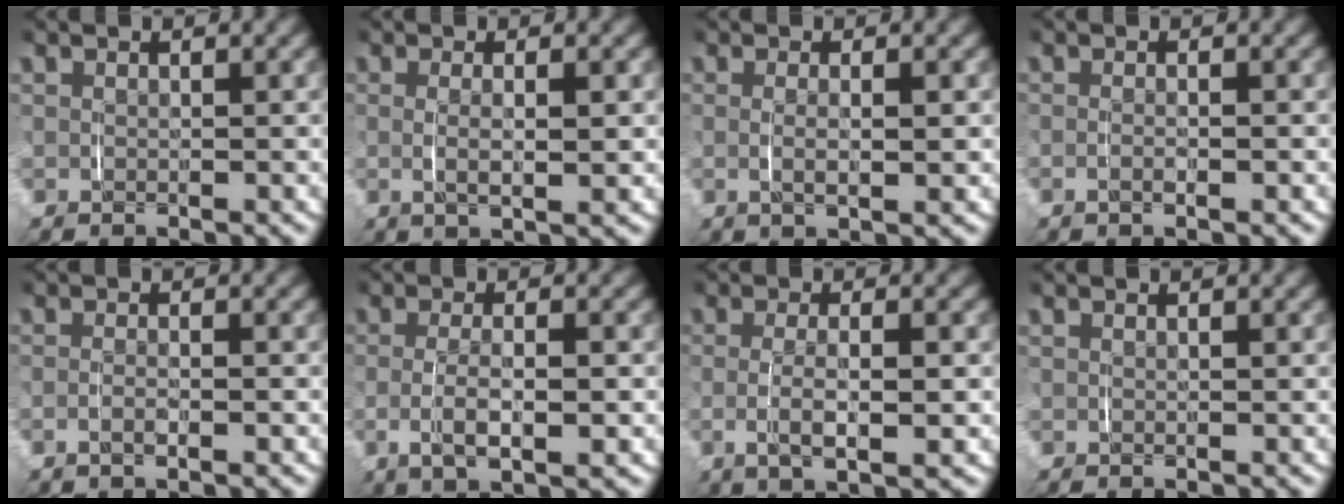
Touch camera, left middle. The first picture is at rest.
{"total": 2.4, "force": [0.1, 0.5, 2.4], "torque": [-0.044, -0.006, 0.008]}
{"total": 1.9, "force": [0.1, 0.3, 1.9], "torque": [-0.035, -0.005, 0.005]}
{"total": 0.9, "force": [-0.4, 0.2, 0.8], "torque": [-0.017, -0.002, -0.008]}
{"total": 1.3, "force": [-0.7, 0.3, 1.1], "torque": [-0.022, -0.001, -0.013]}
{"total": 3.9, "force": [-0.8, 1.4, 3.5], "torque": [-0.066, -0.004, -0.012]}
{"total": 3.6, "force": [-0.6, 1.0, 3.4], "torque": [-0.067, -0.007, -0.006]}
{"total": 0.0}